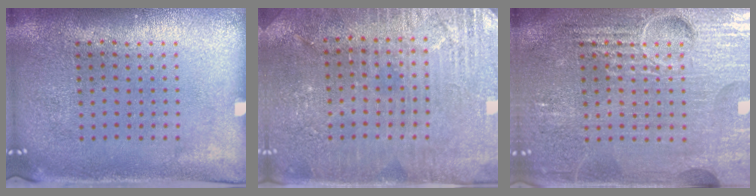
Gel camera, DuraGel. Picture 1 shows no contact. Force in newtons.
{"total": 3.1, "press": 3.1, "slide": 0.5}
{"total": 7.1, "press": 7.1, "slide": 0.9}